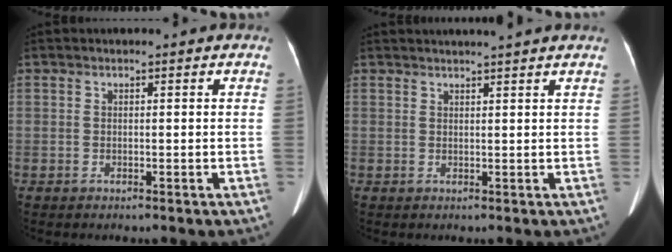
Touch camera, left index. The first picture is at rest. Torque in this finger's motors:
{"motor_torque": [0.09, -0.11, 0.07, 0.07]}